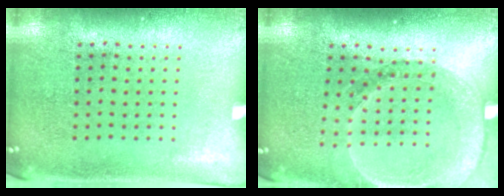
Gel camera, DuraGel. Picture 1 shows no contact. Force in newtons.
{"total": 1.6, "press": 1.6, "slide": 0.2}